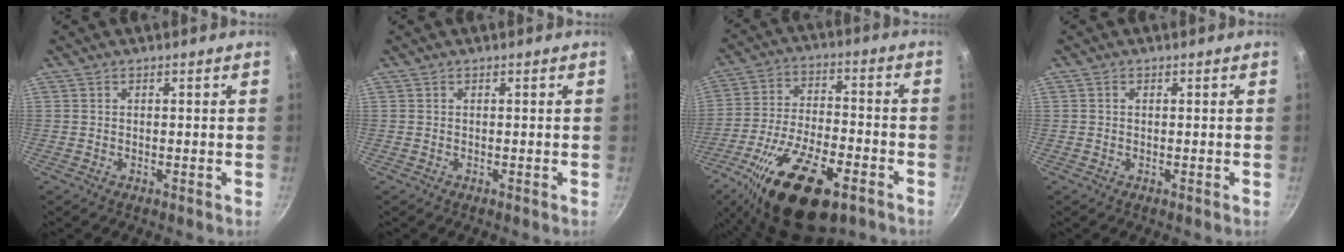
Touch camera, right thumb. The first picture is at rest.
{"total": 0.0}
{"total": 21.5, "force": [-11.4, 8.9, 15.8], "torque": [-0.267, 0.030, -0.201]}
{"total": 0.5, "force": [0.1, 0.4, 0.4], "torque": [-0.006, 0.003, 0.002]}